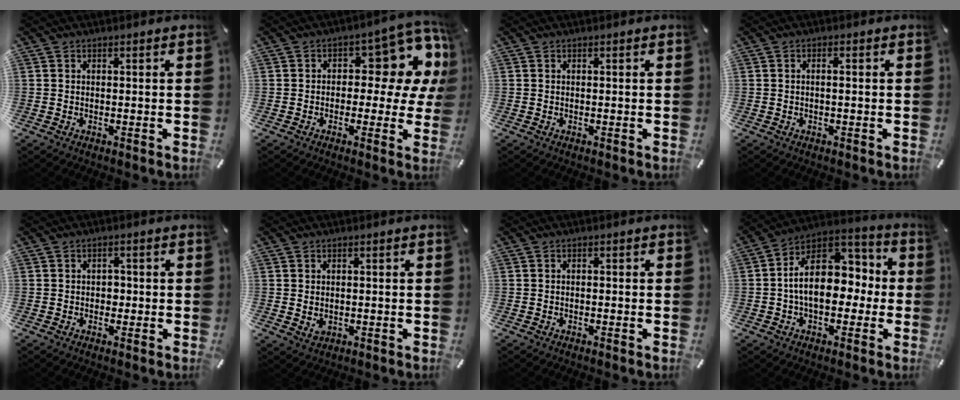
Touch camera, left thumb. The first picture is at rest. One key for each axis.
{"total": 11.9, "fx": 4.8, "fy": 6.1, "fz": 9.0, "tx": -0.104, "ty": -0.045, "tz": 0.077}
{"total": 0.0}
{"total": 1.3, "fx": -0.2, "fy": 0.3, "fz": 1.2, "tx": -0.023, "ty": 0.001, "tz": -0.005}
{"total": 1.8, "fx": -0.3, "fy": 1.6, "fz": 0.9, "tx": -0.011, "ty": 0.003, "tz": -0.012}
{"total": 1.7, "fx": 0.1, "fy": 1.5, "fz": 0.8, "tx": -0.016, "ty": 0.002, "tz": 0.002}
{"total": 0.8, "fx": -0.6, "fy": 0.3, "fz": 0.5, "tx": -0.011, "ty": 0.001, "tz": -0.012}
{"total": 16.6, "fx": 0.3, "fy": 11.5, "fz": 12.0, "tx": -0.184, "ty": 0.003, "tz": 0.005}